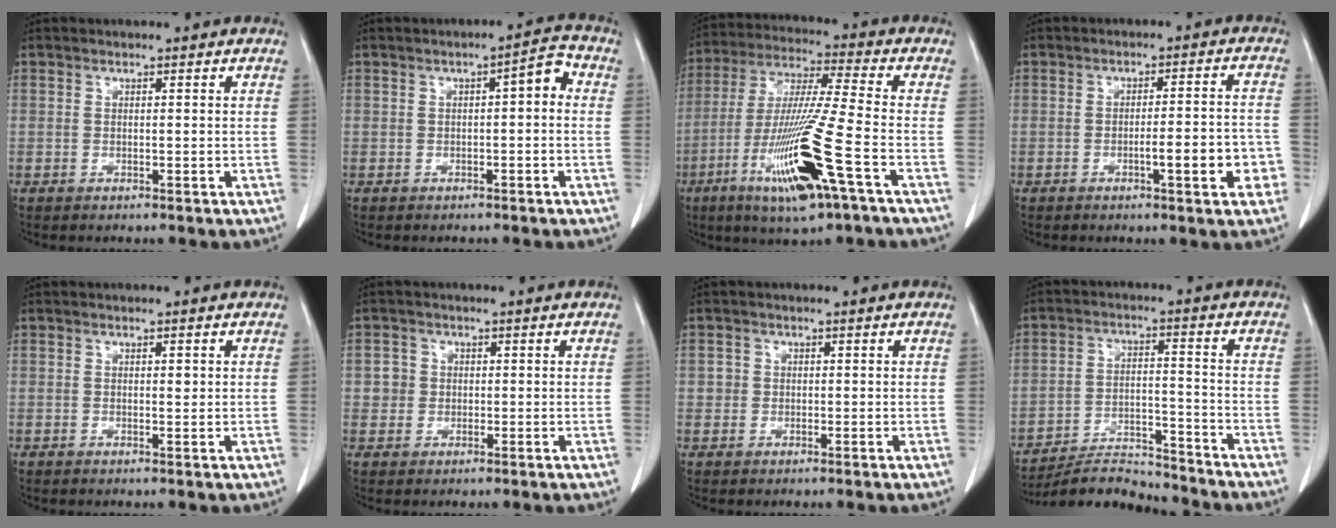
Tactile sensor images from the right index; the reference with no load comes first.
{"total": 3.6, "force": [0.1, 1.0, 3.5], "torque": [-0.045, 0.019, -0.002]}
{"total": 17.8, "force": [-7.3, 0.0, 16.3], "torque": [-0.346, -0.037, -0.137]}
{"total": 7.5, "force": [-2.8, 1.2, 6.9], "torque": [-0.086, 0.015, -0.032]}
{"total": 0.8, "force": [0.2, 0.3, 0.7], "torque": [-0.011, 0.000, 0.003]}
{"total": 2.4, "force": [0.2, 2.4, 0.3], "torque": [0.003, 0.007, 0.003]}
{"total": 1.4, "force": [0.1, 1.4, 0.2], "torque": [0.004, 0.004, -0.001]}
{"total": 9.8, "force": [-9.7, 1.1, 0.7], "torque": [-0.008, 0.013, -0.168]}